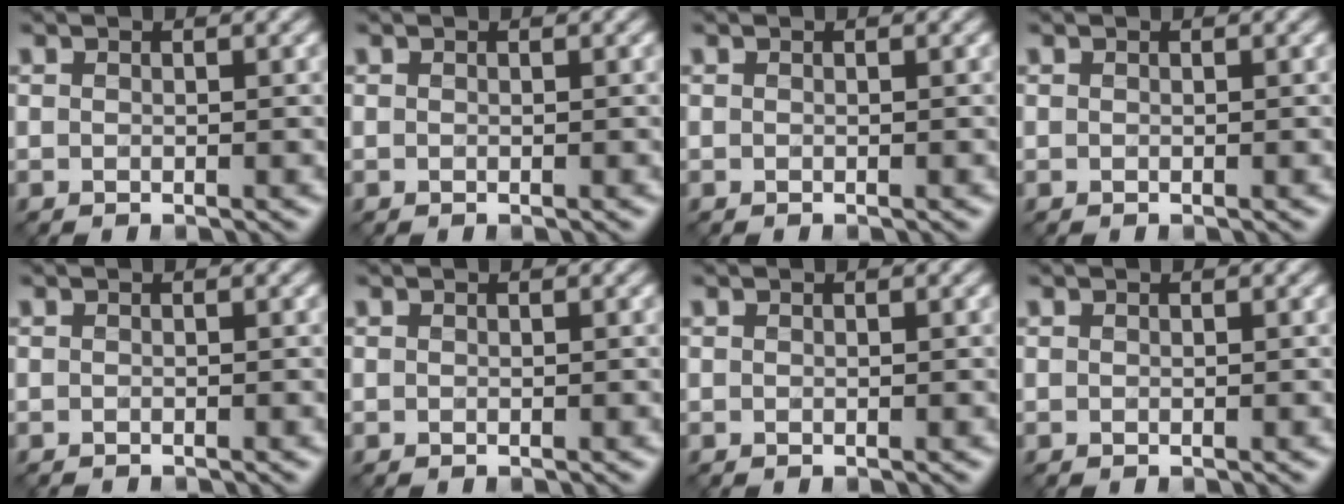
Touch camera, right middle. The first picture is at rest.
{"total": 0.0}
{"total": 0.0}
{"total": 0.0}
{"total": 0.7, "force": [-0.7, 0.1, 0.1], "torque": [0.003, -0.004, -0.012]}
{"total": 0.0}
{"total": 0.0}
{"total": 0.0}